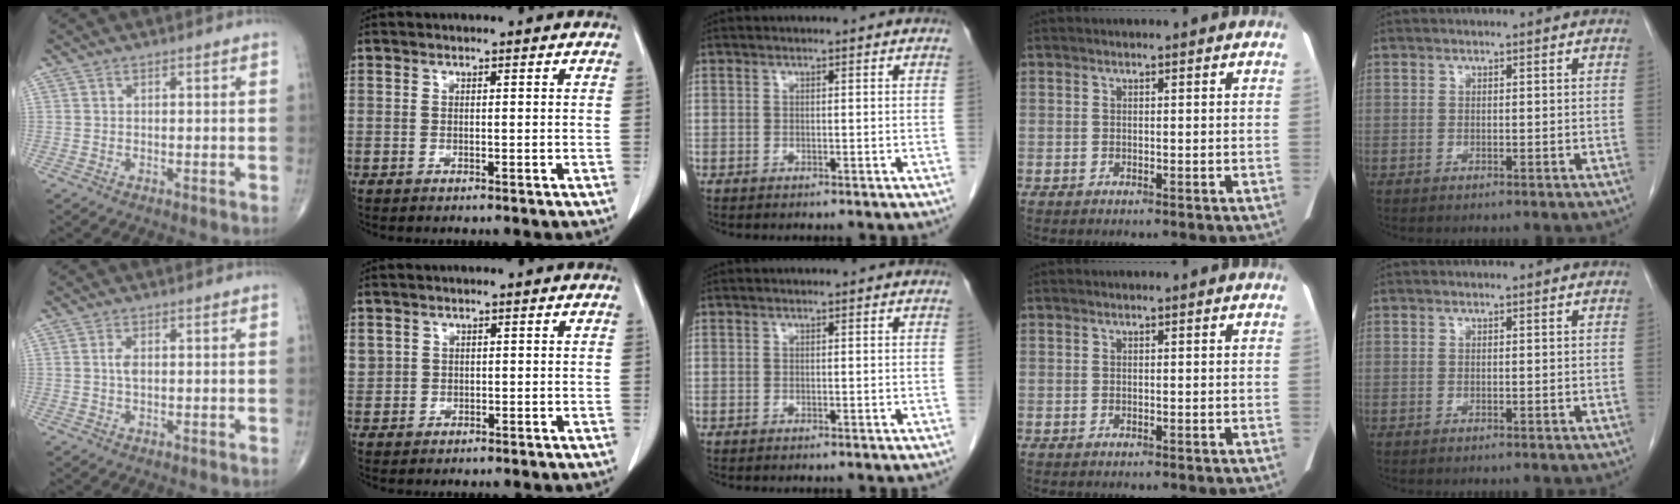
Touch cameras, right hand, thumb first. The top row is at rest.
{"thumb": {"total": 2.2, "force": [0.2, 1.2, 1.9], "torque": [-0.037, 0.001, 0.003]}, "index": {"total": 3.0, "force": [1.3, 2.7, 0.6], "torque": [-0.012, 0.011, 0.032]}}